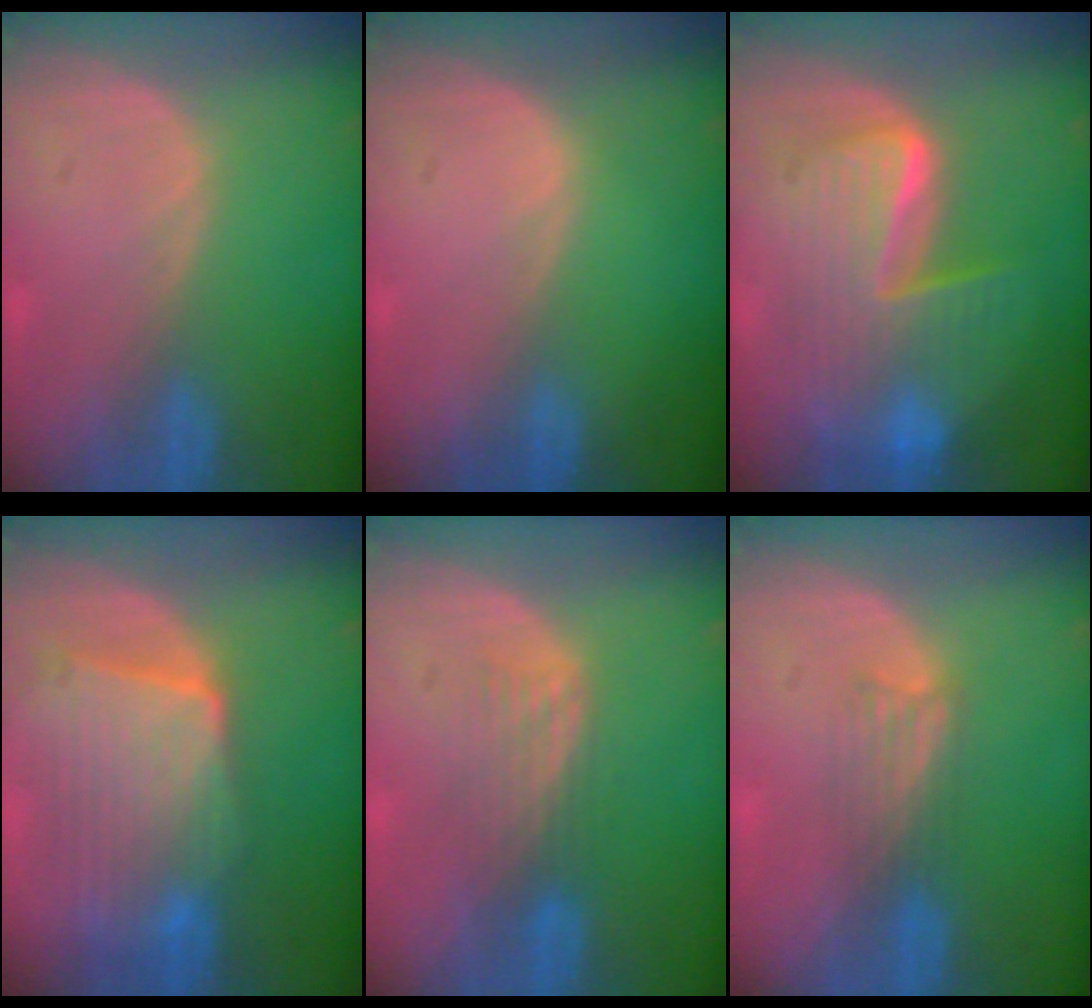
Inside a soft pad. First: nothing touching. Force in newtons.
{"total": 0.0}
{"total": 9.9, "press": 9.9, "slide": 0.9}
{"total": 9.8, "press": 8.8, "slide": 4.3}
{"total": 4.3, "press": 3.6, "slide": 2.4}
{"total": 3.0, "press": 2.8, "slide": 1.3}